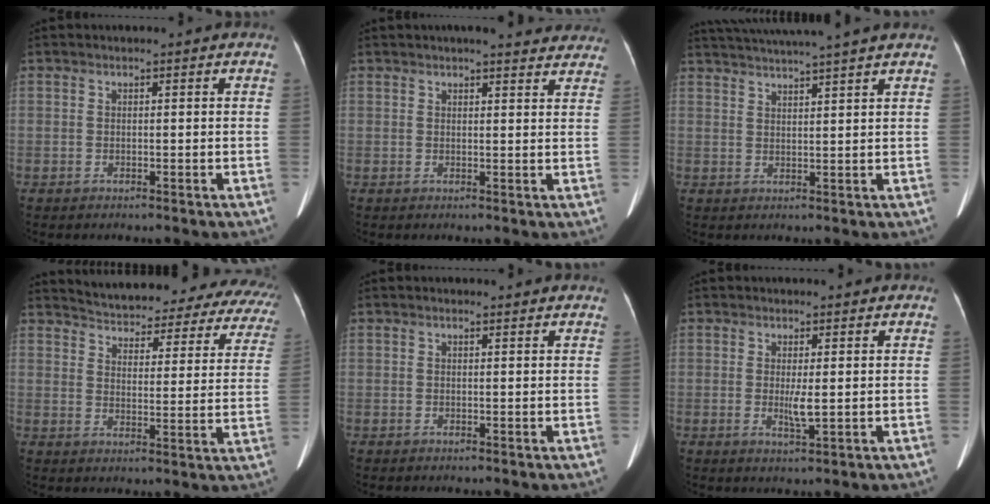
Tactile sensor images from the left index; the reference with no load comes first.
{"total": 11.4, "force": [10.4, 2.3, 4.0], "torque": [-0.025, 0.008, 0.100]}
{"total": 12.2, "force": [11.0, -1.2, 5.2], "torque": [-0.097, 0.019, 0.152]}
{"total": 25.8, "force": [23.5, 6.8, 8.3], "torque": [-0.114, -0.044, 0.268]}
{"total": 1.5, "force": [1.4, 0.2, 0.4], "torque": [-0.016, 0.009, 0.014]}
{"total": 2.5, "force": [0.2, 0.3, 2.5], "torque": [-0.048, -0.006, 0.007]}